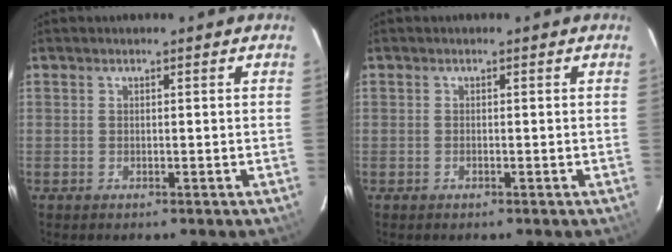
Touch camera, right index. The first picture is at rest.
{"total": 0.0}